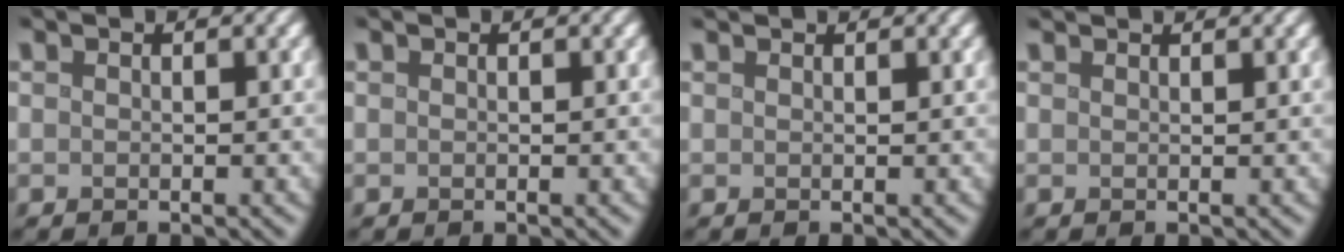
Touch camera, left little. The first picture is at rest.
{"total": 0.0}
{"total": 1.2, "force": [1.2, 0.2, 0.4], "torque": [-0.007, -0.001, 0.008]}
{"total": 1.6, "force": [1.6, 0.2, 0.5], "torque": [-0.011, 0.001, 0.014]}